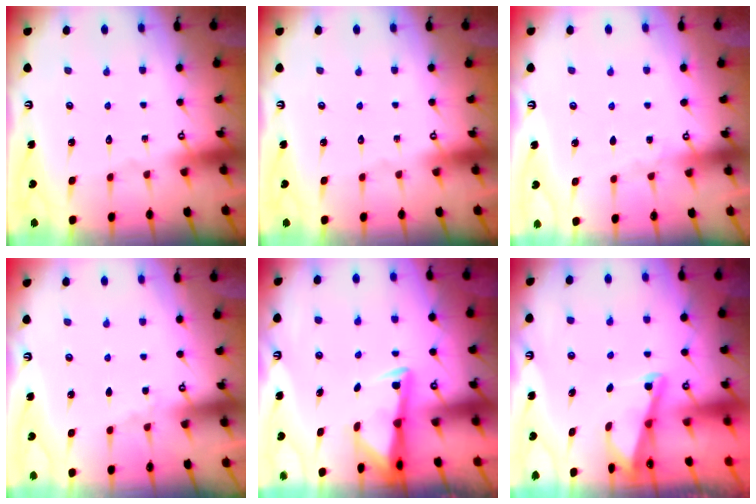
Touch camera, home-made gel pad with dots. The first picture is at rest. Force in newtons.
{"total": 0.0}
{"total": 2.5, "press": 2.5, "slide": 0.4}
{"total": 2.8, "press": 2.8, "slide": 0.5}
{"total": 3.0, "press": 2.9, "slide": 0.5}
{"total": 1.9, "press": 1.9, "slide": 0.4}